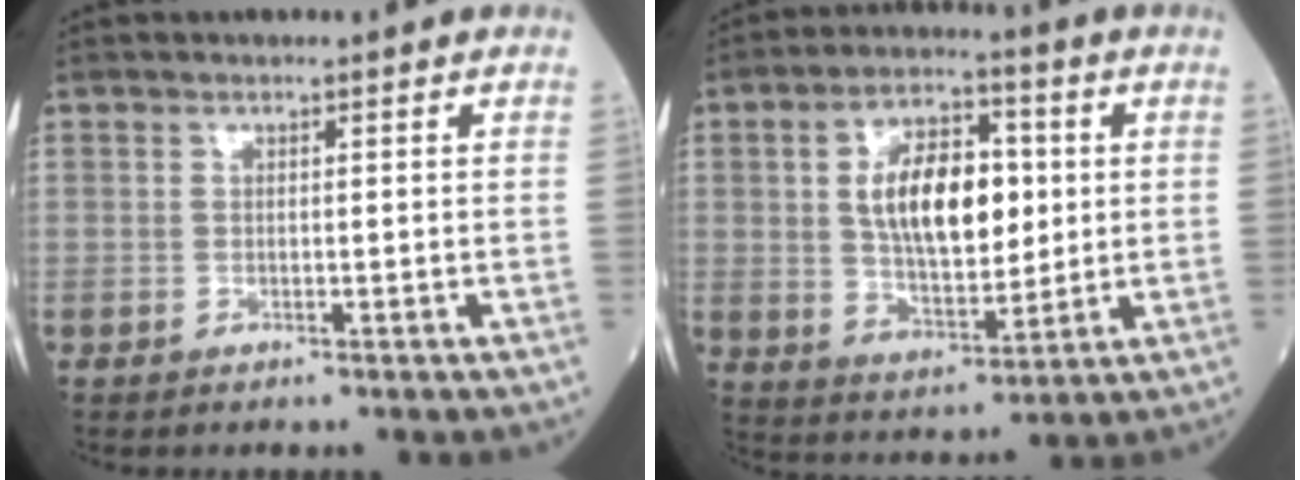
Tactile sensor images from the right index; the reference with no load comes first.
{"total": 13.1, "force": [2.0, 6.3, 11.3], "torque": [-0.205, 0.014, 0.038]}